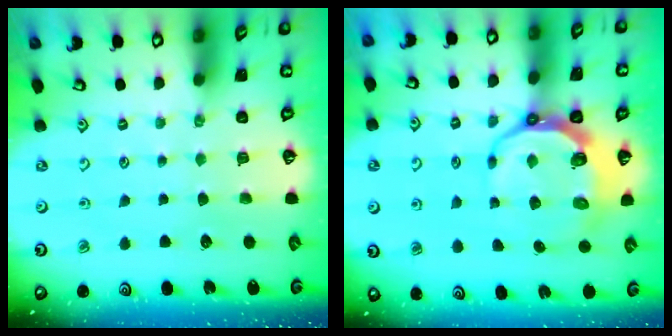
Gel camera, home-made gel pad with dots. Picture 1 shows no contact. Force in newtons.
{"total": 10.2, "press": 9.4, "slide": 3.9}